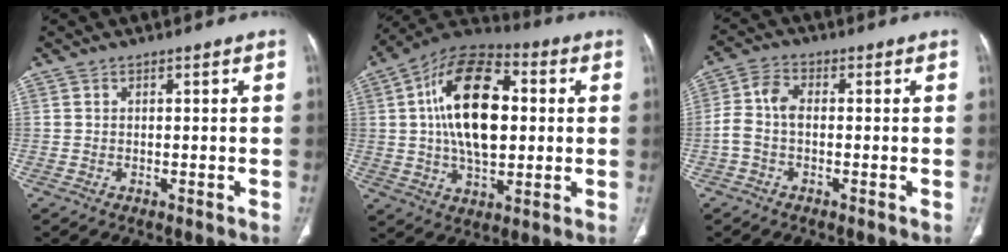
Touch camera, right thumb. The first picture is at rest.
{"total": 20.6, "force": [2.7, 11.3, 17.0], "torque": [-0.273, 0.015, 0.041]}
{"total": 5.5, "force": [-0.6, 3.1, 4.5], "torque": [-0.100, 0.020, -0.020]}